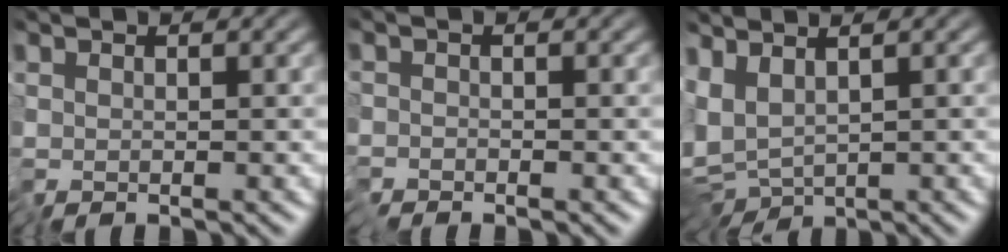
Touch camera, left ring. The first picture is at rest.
{"total": 0.9, "force": [-0.8, 0.2, 0.2], "torque": [-0.003, -0.004, -0.020]}
{"total": 6.6, "force": [-0.1, 3.6, 5.6], "torque": [-0.127, -0.013, 0.019]}